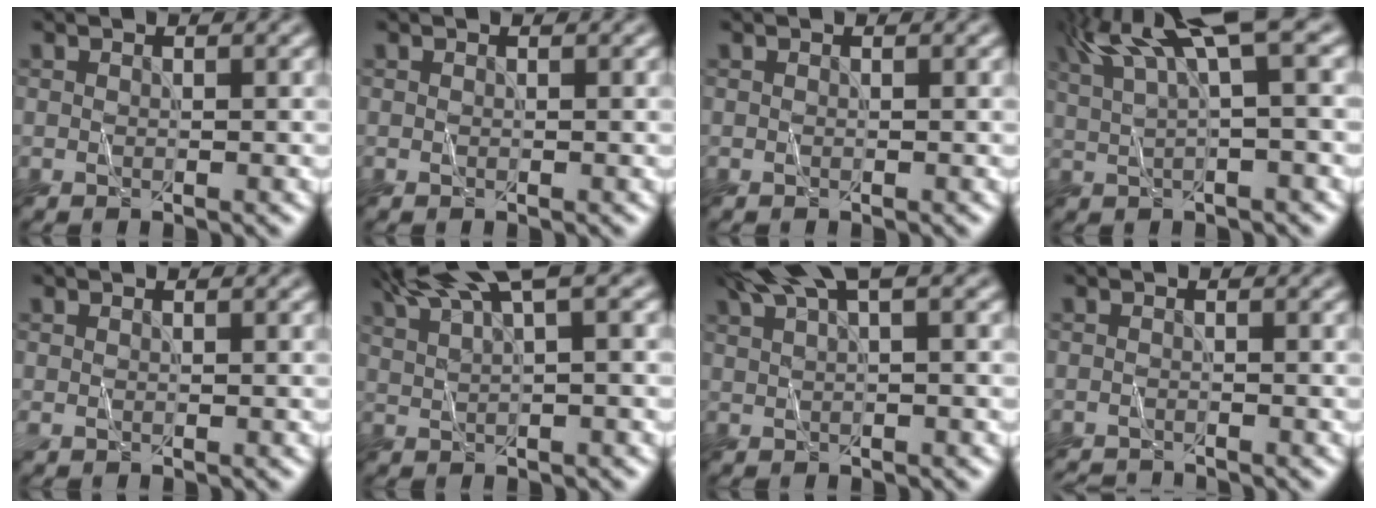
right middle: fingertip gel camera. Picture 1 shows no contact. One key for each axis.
{"total": 0.0}
{"total": 0.0}
{"total": 7.6, "fx": 4.1, "fy": 1.5, "fz": 6.2, "tx": -0.100, "ty": 0.020, "tz": 0.077}
{"total": 0.0}
{"total": 7.2, "fx": 5.0, "fy": 1.4, "fz": 5.0, "tx": -0.075, "ty": 0.020, "tz": 0.076}
{"total": 4.9, "fx": 3.1, "fy": 0.9, "fz": 3.7, "tx": -0.058, "ty": 0.014, "tz": 0.054}
{"total": 1.8, "fx": -1.8, "fy": 0.1, "fz": 0.2, "tx": 0.006, "ty": -0.009, "tz": -0.034}